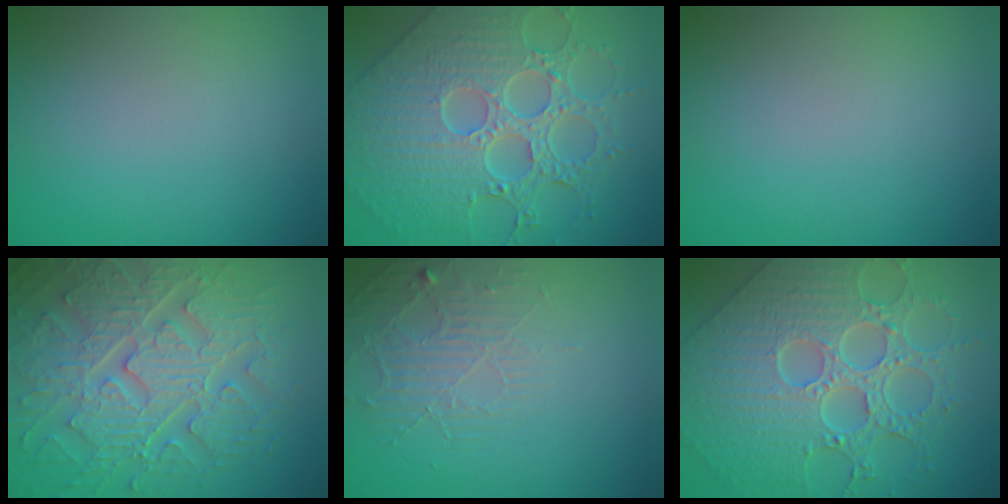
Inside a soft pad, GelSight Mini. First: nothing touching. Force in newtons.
{"total": 9.4, "press": 7.1, "slide": 6.1}
{"total": 0.0}
{"total": 9.4, "press": 6.9, "slide": 6.4}
{"total": 2.2, "press": 1.4, "slide": 1.7}
{"total": 9.4, "press": 7.1, "slide": 6.1}